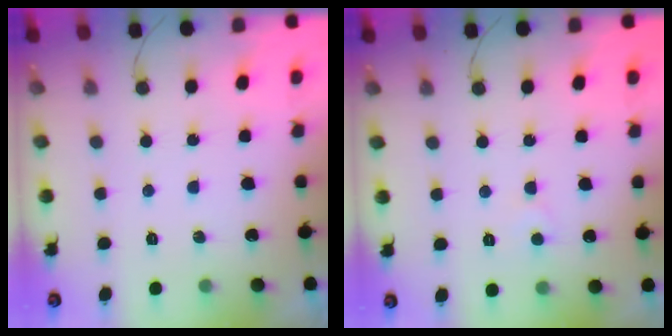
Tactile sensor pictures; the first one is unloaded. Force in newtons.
{"total": 3.7, "press": 3.7, "slide": 0.5}